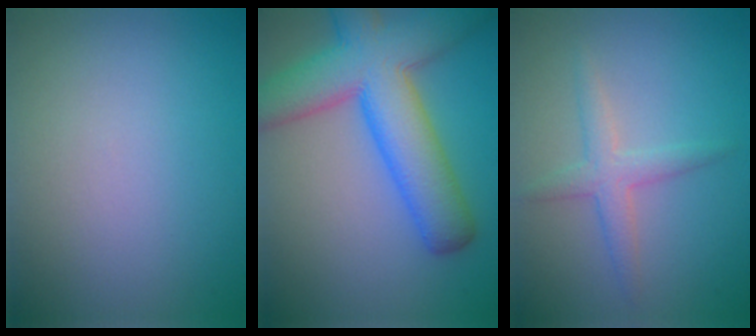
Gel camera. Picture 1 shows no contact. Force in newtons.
{"total": 9.9, "press": 9.9, "slide": 0.4}
{"total": 2.4, "press": 2.4, "slide": 0.0}